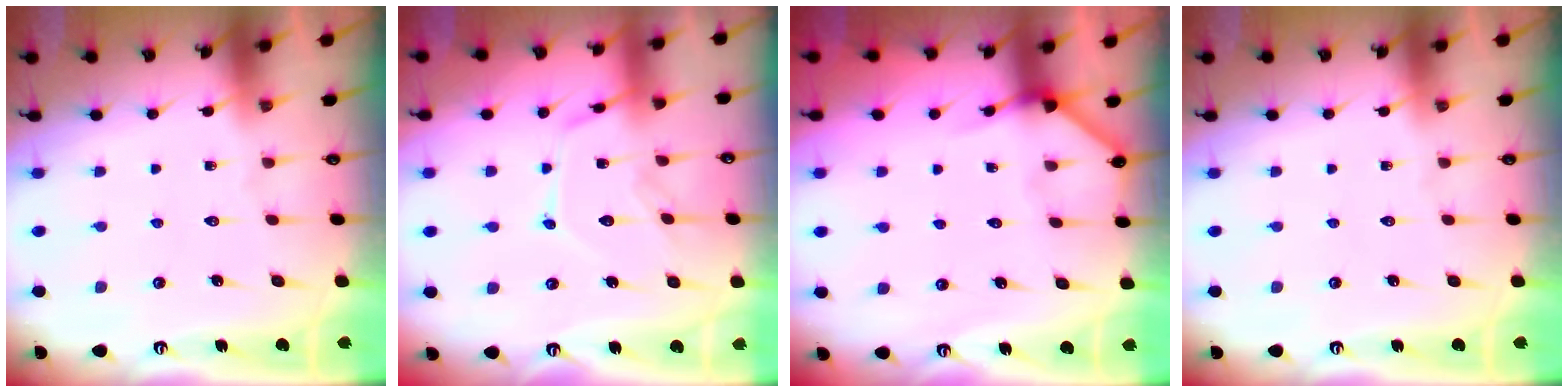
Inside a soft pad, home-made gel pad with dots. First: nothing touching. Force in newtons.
{"total": 12.1, "press": 12.1, "slide": 0.6}
{"total": 4.8, "press": 4.8, "slide": 0.4}
{"total": 0.0}